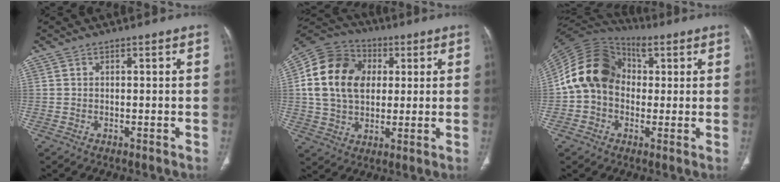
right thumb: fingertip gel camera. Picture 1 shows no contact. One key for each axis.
{"total": 17.7, "fx": 3.2, "fy": 13.0, "fz": 11.7, "tx": -0.202, "ty": 0.015, "tz": 0.051}
{"total": 15.7, "fx": 2.1, "fy": 11.9, "fz": 10.1, "tx": -0.168, "ty": 0.035, "tz": 0.026}